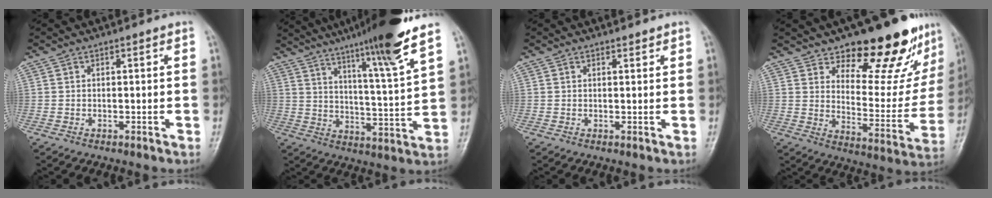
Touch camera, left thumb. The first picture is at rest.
{"total": 17.0, "force": [12.2, -0.4, 11.8], "torque": [-0.178, -0.059, 0.182]}
{"total": 0.8, "force": [0.7, 0.3, 0.2], "torque": [-0.003, -0.007, 0.011]}
{"total": 20.6, "force": [15.1, 8.2, 11.3], "torque": [-0.096, -0.113, 0.207]}